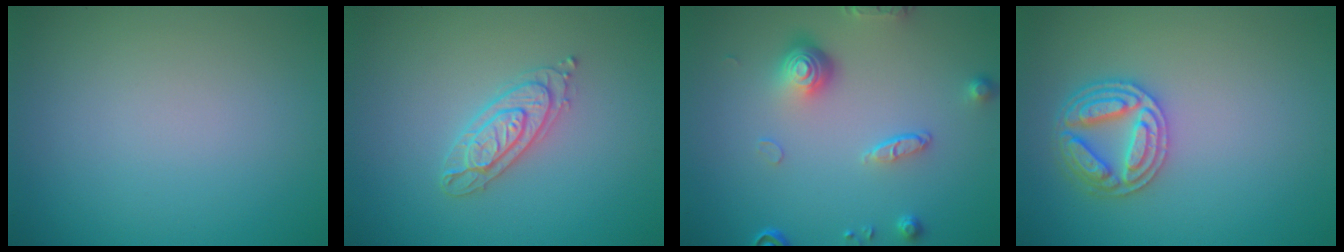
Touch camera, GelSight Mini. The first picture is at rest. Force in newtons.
{"total": 2.6, "press": 2.5, "slide": 0.5}
{"total": 4.6, "press": 3.2, "slide": 3.3}
{"total": 4.0, "press": 3.8, "slide": 1.3}